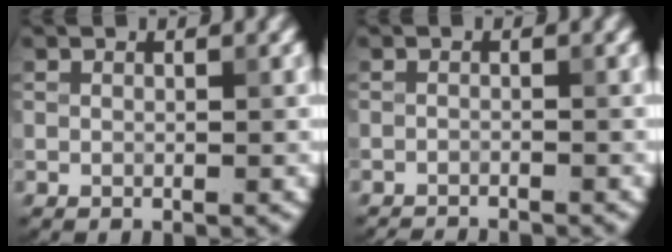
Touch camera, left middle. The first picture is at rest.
{"total": 3.0, "force": [-2.9, 0.3, 0.6], "torque": [-0.010, -0.007, -0.045]}